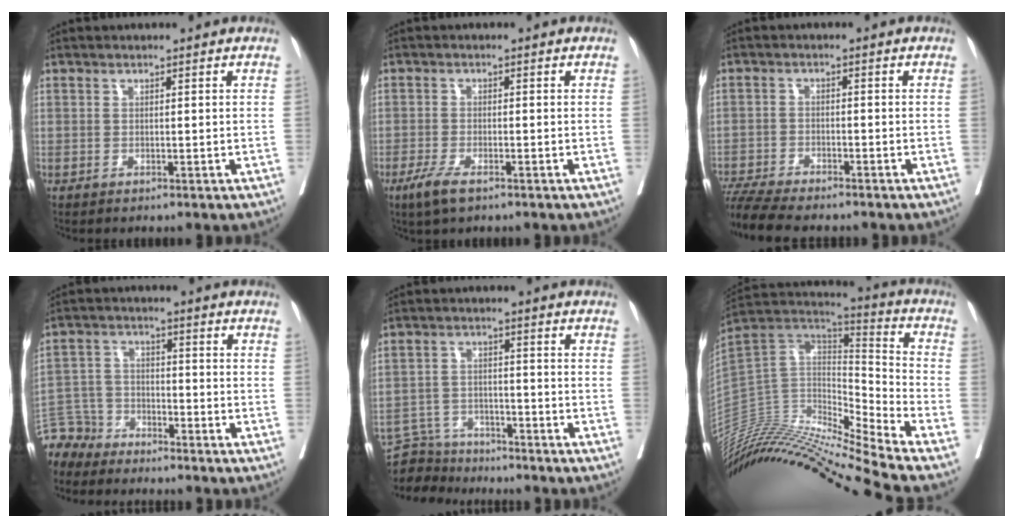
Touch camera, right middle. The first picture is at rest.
{"total": 3.9, "force": [-2.4, 1.0, 2.9], "torque": [-0.062, -0.007, -0.044]}
{"total": 9.9, "force": [-8.9, 1.0, 4.3], "torque": [-0.070, -0.013, -0.146]}
{"total": 6.9, "force": [-6.5, 2.2, -1.0], "torque": [0.019, 0.010, -0.133]}
{"total": 6.4, "force": [-6.2, 1.6, -0.6], "torque": [0.007, 0.006, -0.111]}
{"total": 24.1, "force": [-22.3, -0.7, 9.2], "torque": [-0.176, 0.011, -0.388]}